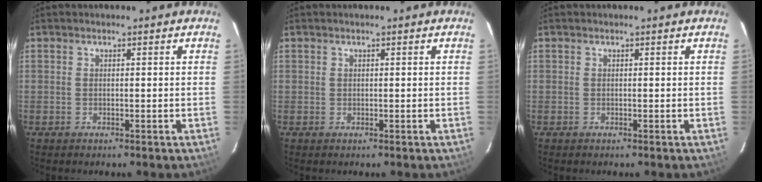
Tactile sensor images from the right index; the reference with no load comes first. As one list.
[{"total": 0.0}, {"total": 0.0}]